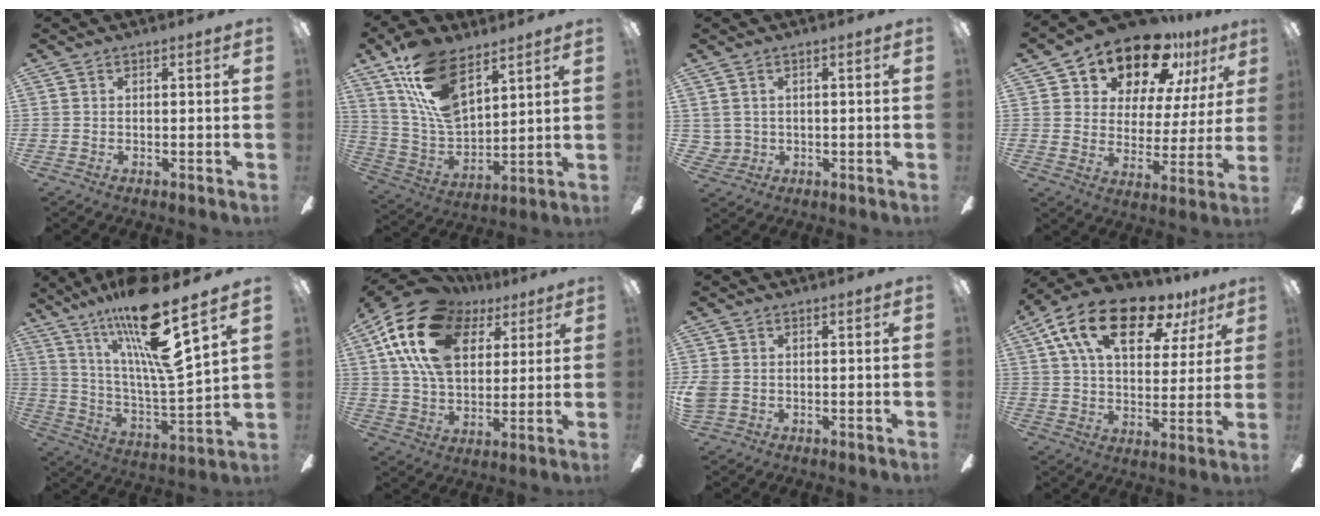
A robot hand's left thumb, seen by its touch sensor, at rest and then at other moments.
{"total": 17.9, "force": [10.5, 9.2, 11.3], "torque": [-0.241, -0.046, 0.195]}
{"total": 2.7, "force": [0.6, 2.6, 0.4], "torque": [-0.015, 0.006, 0.012]}
{"total": 16.6, "force": [12.9, 7.8, 7.1], "torque": [-0.132, -0.085, 0.226]}
{"total": 22.1, "force": [14.9, 3.1, 16.0], "torque": [-0.299, -0.082, 0.235]}
{"total": 22.0, "force": [9.7, 14.0, 13.8], "torque": [-0.274, -0.024, 0.172]}
{"total": 3.4, "force": [-0.4, 2.8, 1.8], "torque": [-0.044, 0.004, -0.009]}
{"total": 19.2, "force": [10.8, 9.4, 12.8], "torque": [-0.215, -0.038, 0.183]}